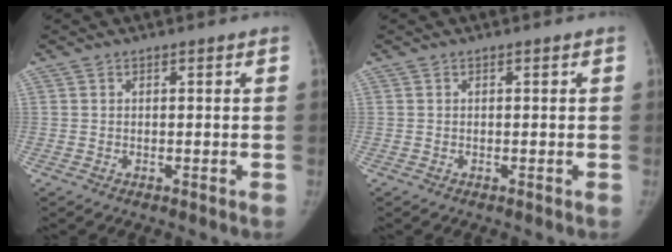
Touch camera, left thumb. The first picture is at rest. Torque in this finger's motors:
{"motor_torque": [0.04, 0.04, 0.17, -0.28, 0.02]}